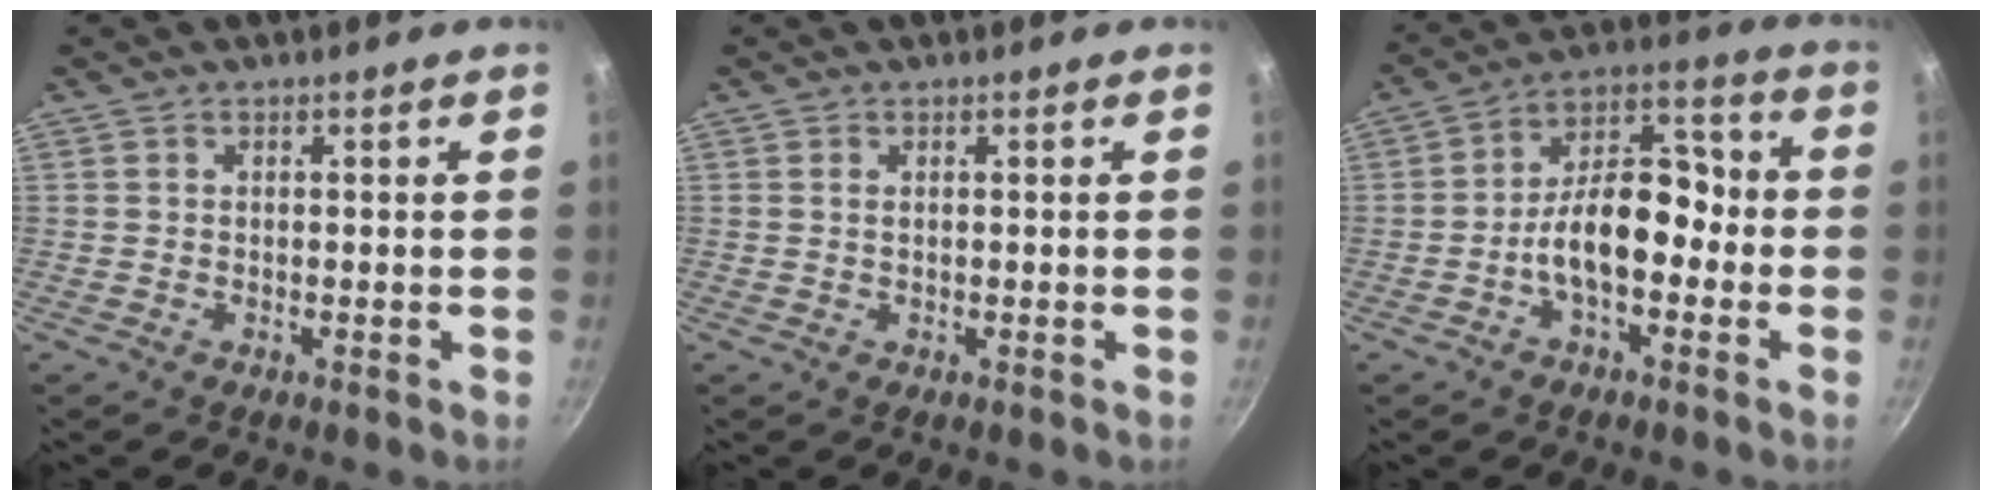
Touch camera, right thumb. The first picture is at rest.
{"total": 0.8, "force": [0.1, 0.2, 0.8], "torque": [-0.014, 0.000, 0.001]}
{"total": 12.6, "force": [-3.2, 7.4, 9.7], "torque": [-0.119, 0.061, -0.065]}